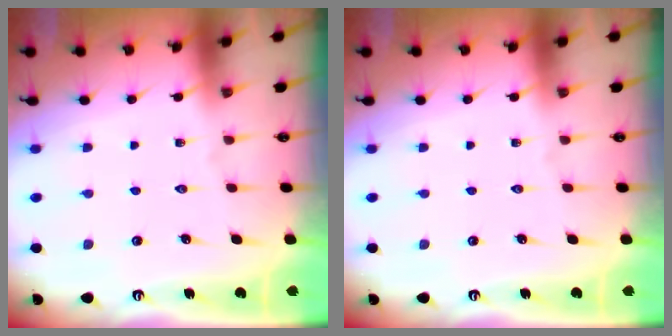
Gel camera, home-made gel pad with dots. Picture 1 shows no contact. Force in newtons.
{"total": 0.0}